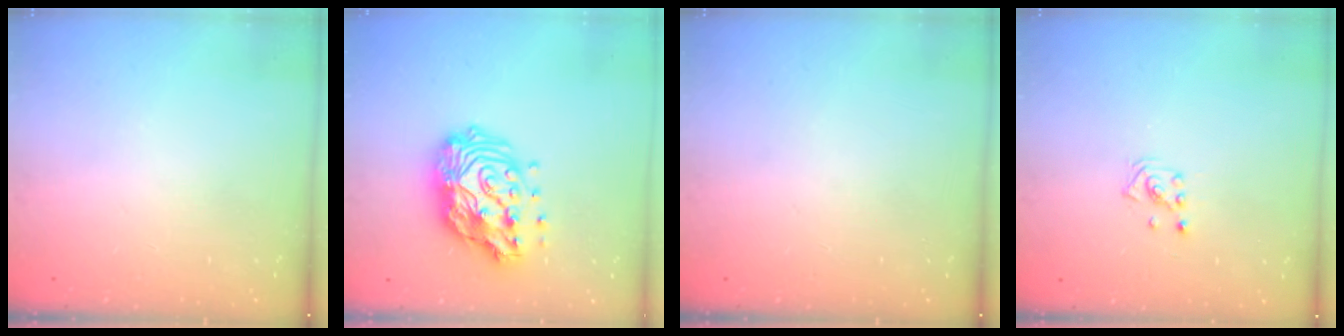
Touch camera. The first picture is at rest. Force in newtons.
{"total": 16.8, "press": 16.7, "slide": 1.6}
{"total": 0.0}
{"total": 1.4, "press": 1.4, "slide": 0.1}